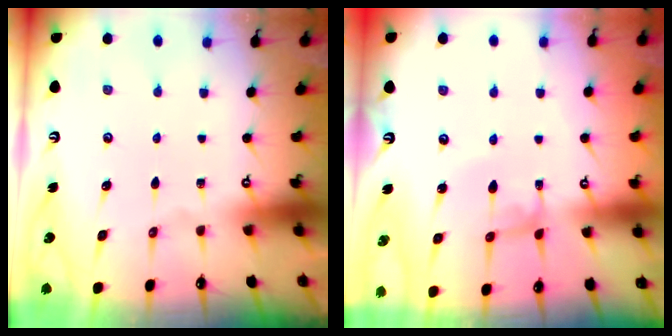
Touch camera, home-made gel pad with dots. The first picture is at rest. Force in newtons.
{"total": 2.2, "press": 2.2, "slide": 0.1}